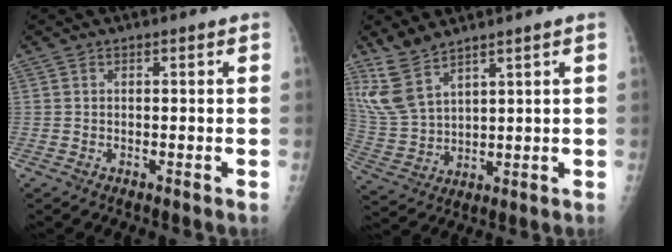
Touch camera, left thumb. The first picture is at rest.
{"total": 8.1, "force": [6.5, 2.8, 3.9], "torque": [-0.082, -0.032, 0.154]}